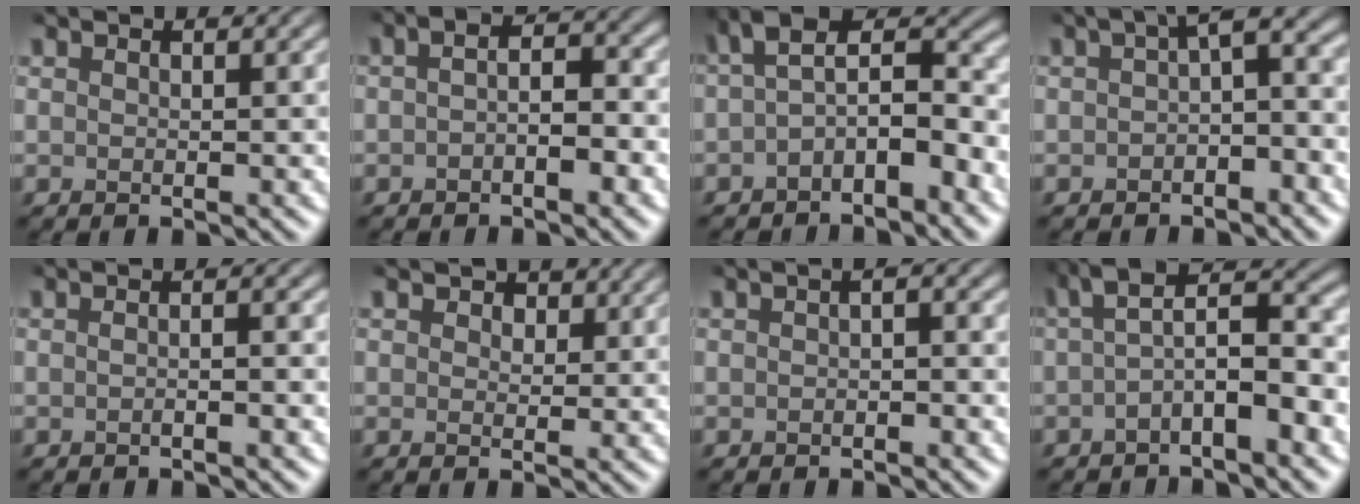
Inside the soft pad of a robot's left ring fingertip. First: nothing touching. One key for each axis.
{"total": 3.0, "fx": -0.8, "fy": 1.3, "fz": 2.6, "tx": -0.042, "ty": 0.006, "tz": -0.016}
{"total": 6.1, "fx": -1.2, "fy": 2.9, "fz": 5.3, "tx": -0.074, "ty": 0.022, "tz": -0.034}
{"total": 4.2, "fx": -0.3, "fy": 1.8, "fz": 3.8, "tx": -0.044, "ty": 0.016, "tz": -0.015}
{"total": 1.8, "fx": -0.4, "fy": 0.5, "fz": 1.7, "tx": -0.020, "ty": 0.000, "tz": -0.014}
{"total": 1.8, "fx": 1.0, "fy": 1.2, "fz": 0.9, "tx": -0.012, "ty": -0.003, "tz": 0.013}
{"total": 1.2, "fx": -0.4, "fy": 0.4, "fz": 1.0, "tx": -0.017, "ty": 0.003, "tz": -0.006}
{"total": 6.3, "fx": -0.6, "fy": 2.3, "fz": 5.8, "tx": -0.084, "ty": 0.024, "tz": -0.021}